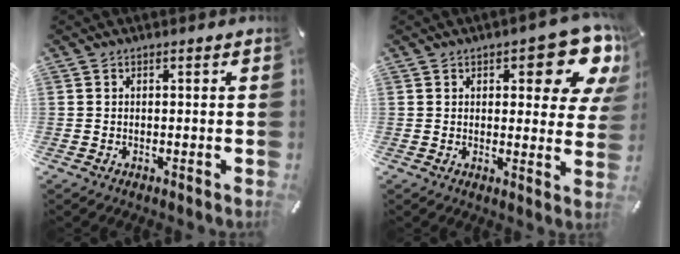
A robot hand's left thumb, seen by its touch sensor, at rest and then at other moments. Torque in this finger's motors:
{"motor_torque": [2.09, 1.91, 1.17, -1.11, 0.08]}